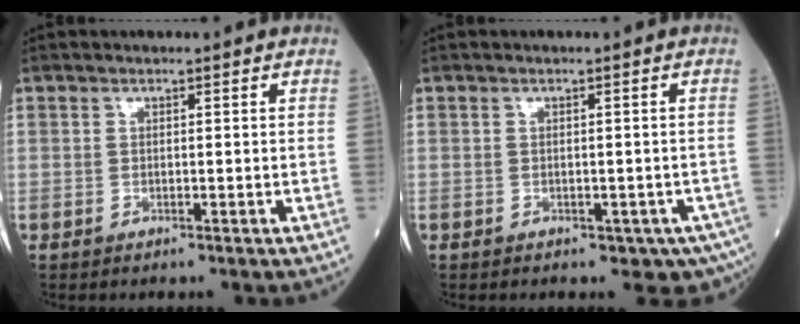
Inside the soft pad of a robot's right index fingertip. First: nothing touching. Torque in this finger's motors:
{"motor_torque": [0.09, -0.41, 0.61, 0.00]}